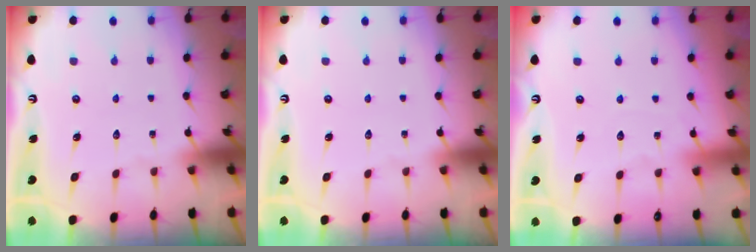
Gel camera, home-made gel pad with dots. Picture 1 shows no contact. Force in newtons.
{"total": 0.0}
{"total": 2.7, "press": 2.7, "slide": 0.1}